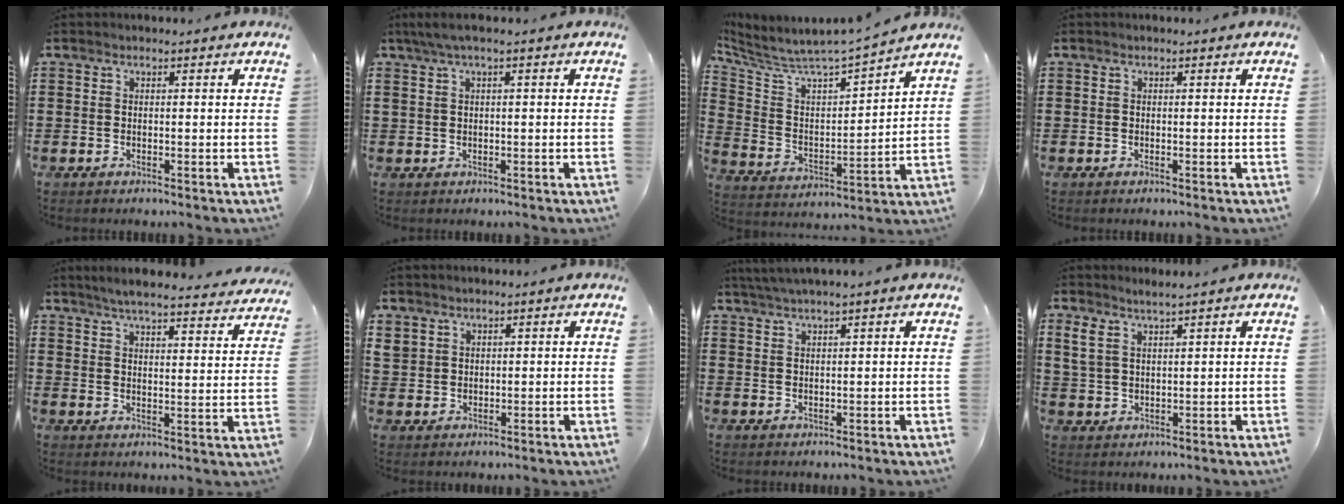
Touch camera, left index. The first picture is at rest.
{"total": 2.0, "force": [0.0, 0.2, 2.0], "torque": [-0.043, -0.005, -0.003]}
{"total": 5.7, "force": [5.4, 0.5, 1.9], "torque": [-0.069, -0.053, 0.084]}
{"total": 0.0}
{"total": 4.9, "force": [4.6, -0.2, 1.6], "torque": [-0.050, -0.028, 0.079]}
{"total": 2.3, "force": [1.6, 1.7, 0.3], "torque": [-0.014, 0.006, 0.030]}
{"total": 2.1, "force": [1.7, -0.5, 1.1], "torque": [-0.022, 0.000, 0.032]}
{"total": 2.9, "force": [2.1, 0.9, 1.7], "torque": [-0.041, 0.004, 0.040]}